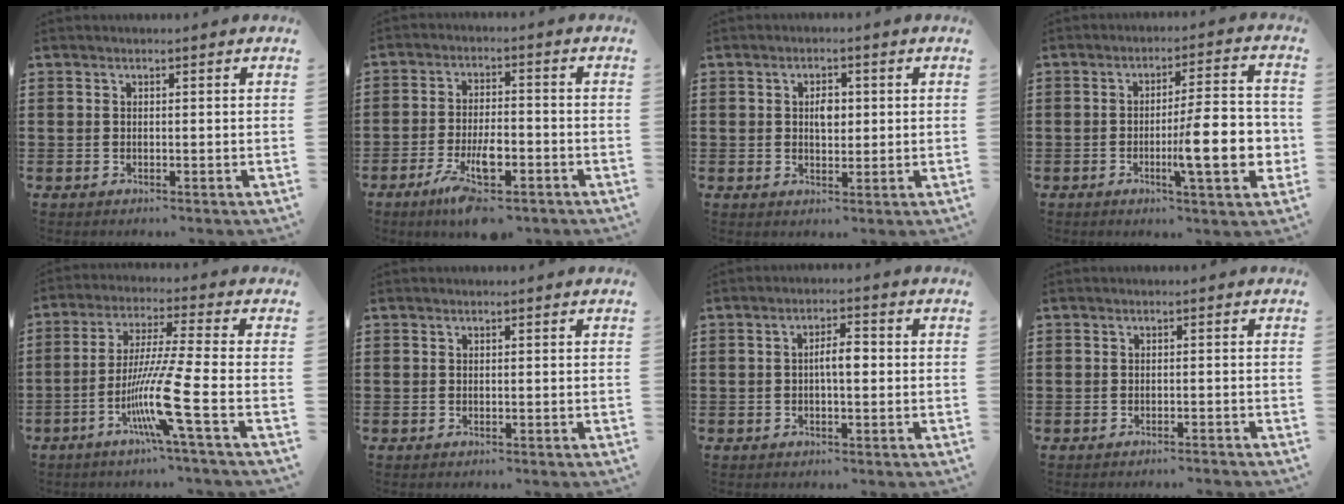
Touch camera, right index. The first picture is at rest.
{"total": 7.1, "force": [-4.0, 2.5, 5.4], "torque": [-0.122, -0.003, -0.078]}
{"total": 2.9, "force": [0.4, 1.6, 2.3], "torque": [-0.032, 0.000, 0.002]}
{"total": 12.5, "force": [-2.6, 2.6, 11.9], "torque": [-0.168, -0.013, -0.048]}
{"total": 11.6, "force": [-4.4, -0.5, 10.7], "torque": [-0.228, -0.023, -0.094]}
{"total": 0.0}
{"total": 3.5, "force": [-0.2, 1.0, 3.3], "torque": [-0.060, 0.004, -0.006]}
{"total": 0.9, "force": [-0.9, -0.1, 0.1], "torque": [-0.005, -0.002, -0.018]}